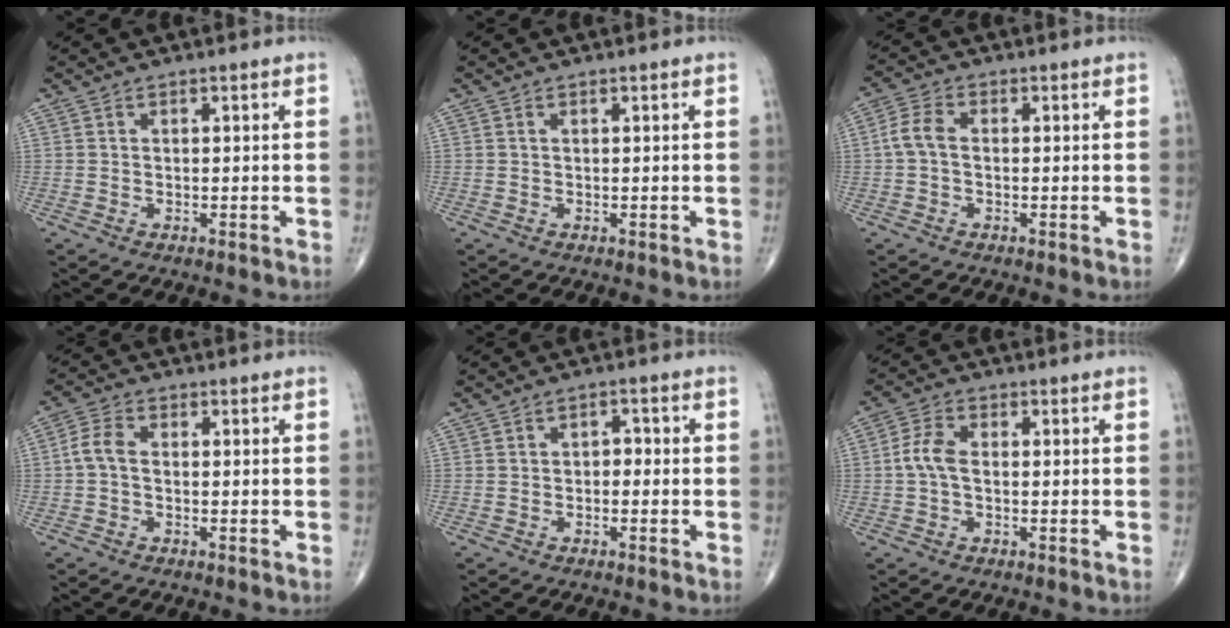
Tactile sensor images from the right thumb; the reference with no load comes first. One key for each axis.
{"total": 0.0}
{"total": 4.3, "fx": -0.2, "fy": 2.6, "fz": 3.3, "tx": -0.069, "ty": 0.012, "tz": -0.012}
{"total": 3.9, "fx": -0.4, "fy": 2.4, "fz": 3.1, "tx": -0.062, "ty": 0.012, "tz": -0.016}
{"total": 2.2, "fx": -0.4, "fy": 1.5, "fz": 1.5, "tx": -0.008, "ty": 0.012, "tz": -0.013}
{"total": 4.7, "fx": -0.3, "fy": 2.7, "fz": 3.8, "tx": -0.085, "ty": 0.013, "tz": -0.012}